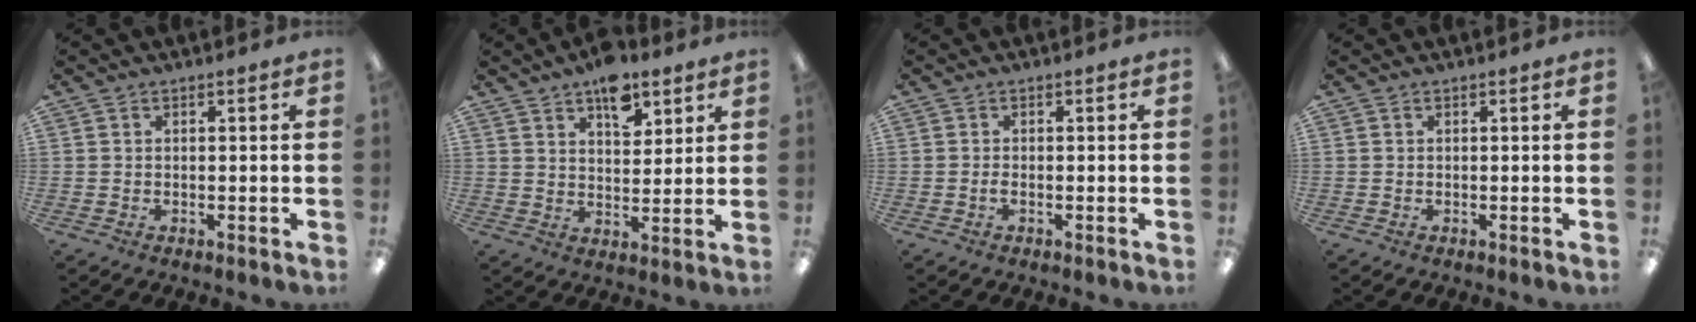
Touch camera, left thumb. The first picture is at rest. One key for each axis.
{"total": 9.5, "fx": 6.4, "fy": 5.0, "fz": 5.0, "tx": -0.058, "ty": -0.033, "tz": 0.109}
{"total": 0.9, "fx": -0.3, "fy": 0.3, "fz": 0.8, "tx": -0.016, "ty": -0.001, "tz": -0.005}
{"total": 0.0}